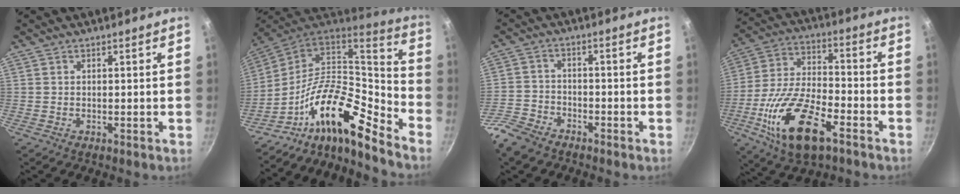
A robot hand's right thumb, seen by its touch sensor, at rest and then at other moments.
{"total": 20.5, "force": [-10.8, 8.0, 15.5], "torque": [-0.226, 0.080, -0.211]}
{"total": 7.1, "force": [-5.4, 3.6, 2.8], "torque": [-0.053, 0.038, -0.111]}
{"total": 18.9, "force": [-8.3, 8.5, 14.7], "torque": [-0.278, 0.024, -0.157]}